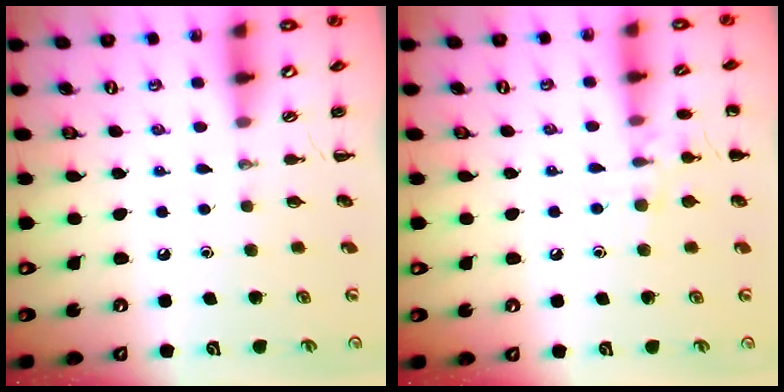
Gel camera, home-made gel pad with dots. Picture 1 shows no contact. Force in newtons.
{"total": 8.6, "press": 8.3, "slide": 2.1}